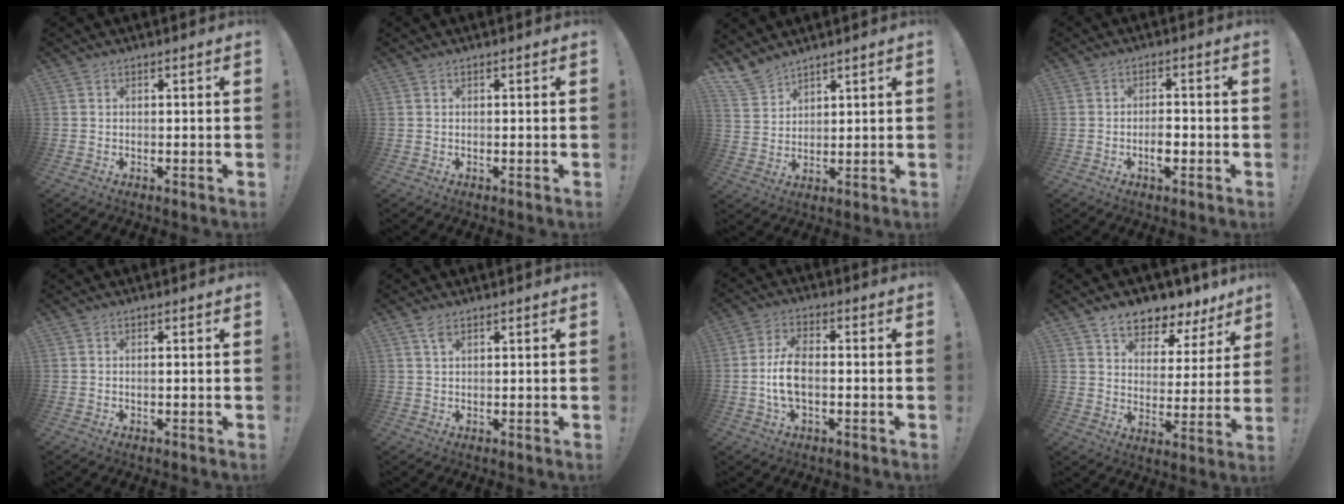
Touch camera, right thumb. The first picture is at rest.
{"total": 0.0}
{"total": 6.5, "force": [5.7, 2.8, 1.4], "torque": [-0.035, -0.036, 0.112]}
{"total": 4.2, "force": [-1.6, 2.1, 3.3], "torque": [-0.048, 0.005, -0.030]}
{"total": 0.8, "force": [-0.3, -0.1, 0.7], "torque": [-0.011, -0.001, -0.006]}
{"total": 2.3, "force": [1.4, 1.0, 1.5], "torque": [-0.026, -0.003, 0.023]}
{"total": 8.4, "force": [-1.3, 4.4, 7.1], "torque": [-0.147, 0.004, -0.023]}
{"total": 7.9, "force": [6.5, 3.7, 2.4], "torque": [-0.036, -0.063, 0.120]}